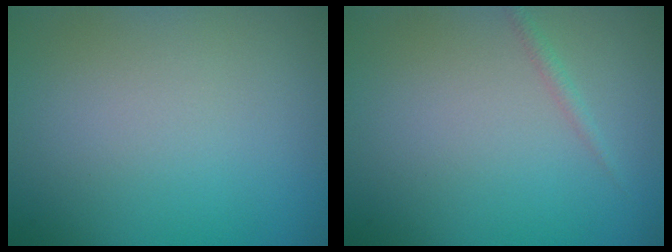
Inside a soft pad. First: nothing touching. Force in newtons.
{"total": 0.8, "press": 0.8, "slide": 0.1}